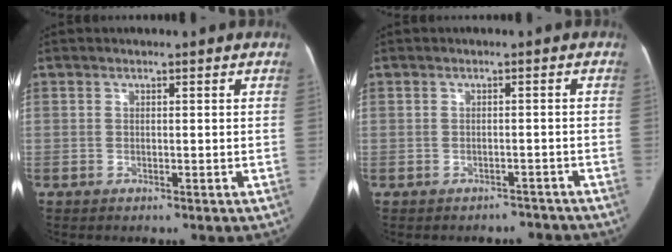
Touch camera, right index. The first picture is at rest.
{"total": 2.6, "force": [-2.0, 1.6, -0.4], "torque": [0.005, 0.018, -0.024]}